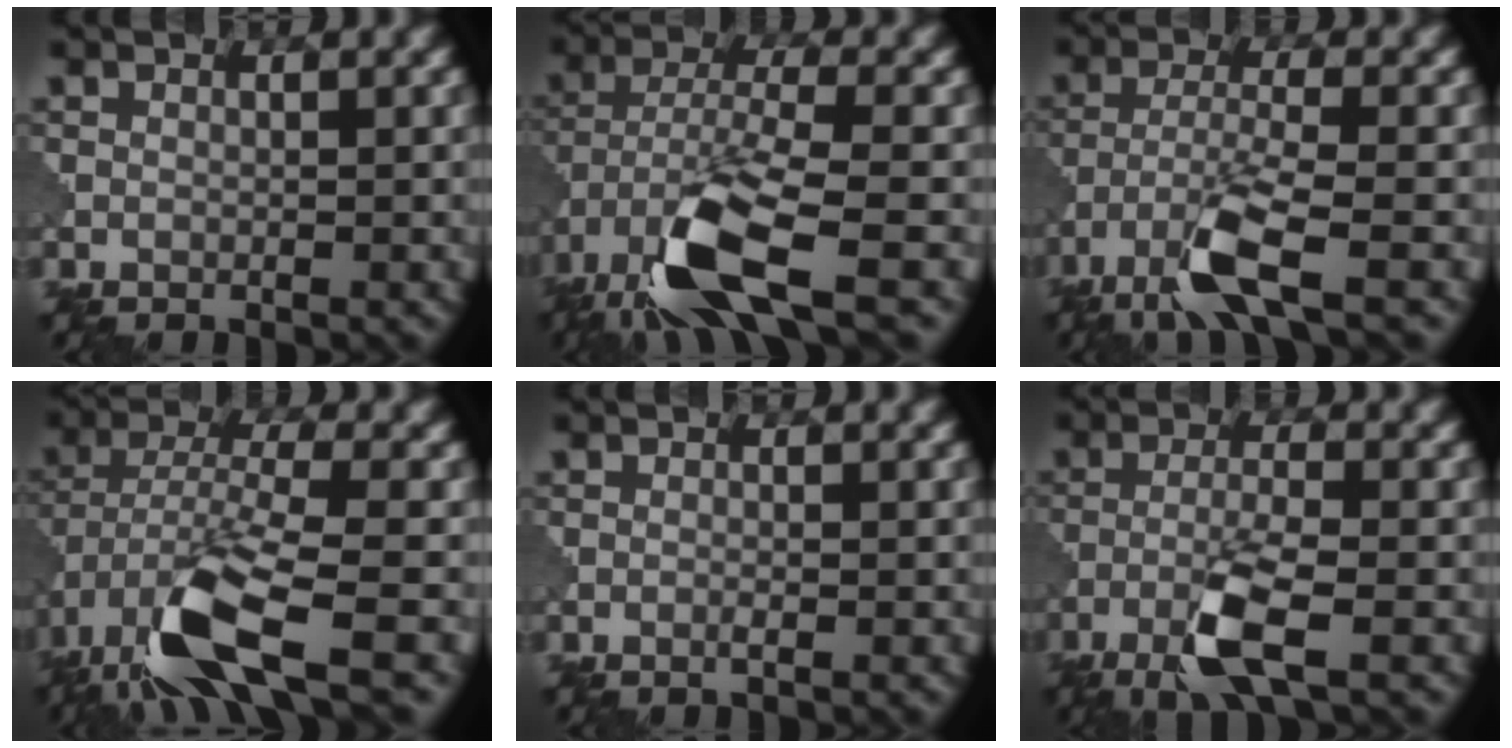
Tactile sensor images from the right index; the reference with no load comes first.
{"total": 10.7, "force": [-6.2, 3.1, 8.2], "torque": [-0.161, -0.008, -0.121]}
{"total": 6.1, "force": [-3.6, 1.0, 4.8], "torque": [-0.096, -0.004, -0.078]}
{"total": 11.1, "force": [-6.3, 3.3, 8.5], "torque": [-0.166, -0.006, -0.123]}
{"total": 0.6, "force": [-0.3, 0.0, 0.6], "torque": [-0.012, -0.001, -0.008]}
{"total": 5.6, "force": [-2.9, 0.9, 4.6], "torque": [-0.090, 0.002, -0.063]}